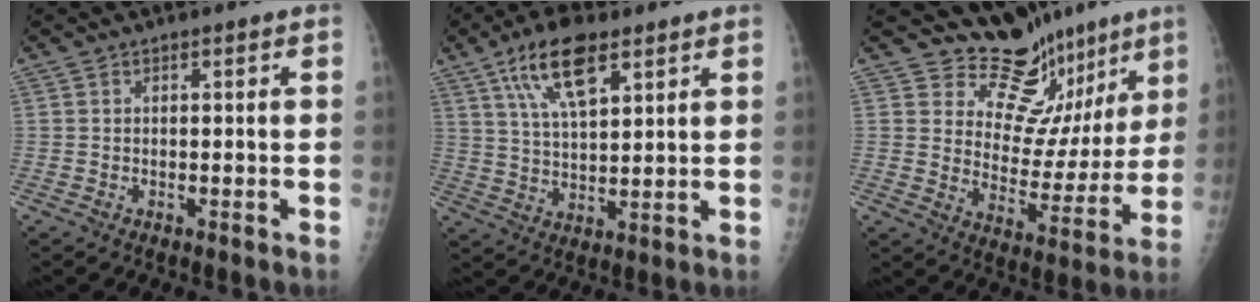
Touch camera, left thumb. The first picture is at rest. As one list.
[{"total": 11.8, "force": [6.3, 4.6, 8.9], "torque": [-0.150, -0.017, 0.119]}, {"total": 14.4, "force": [11.8, 7.3, 3.9], "torque": [-0.005, -0.086, 0.170]}]